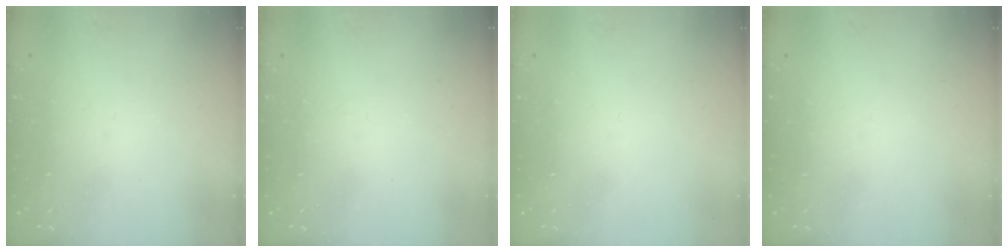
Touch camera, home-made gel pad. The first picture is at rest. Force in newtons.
{"total": 2.4, "press": 2.4, "slide": 0.4}
{"total": 1.6, "press": 1.6, "slide": 0.1}
{"total": 0.0}